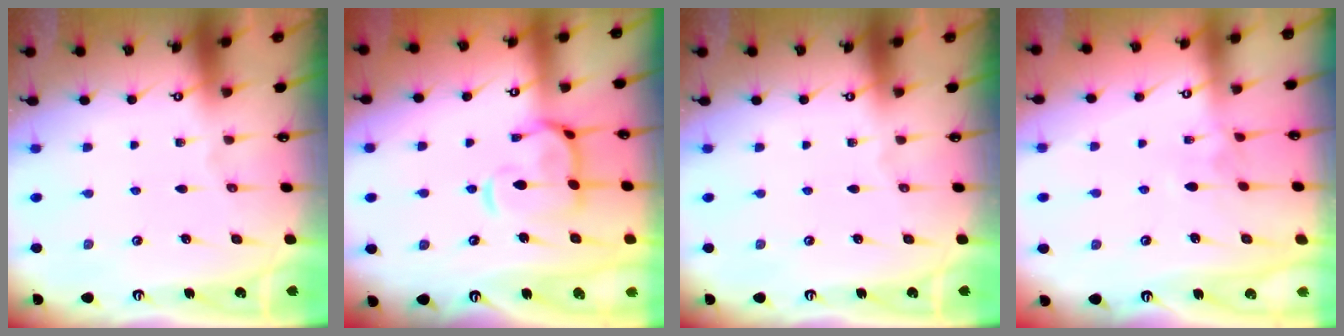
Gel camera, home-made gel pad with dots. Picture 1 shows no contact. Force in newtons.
{"total": 6.1, "press": 6.0, "slide": 1.1}
{"total": 0.0}
{"total": 3.0, "press": 2.9, "slide": 0.3}